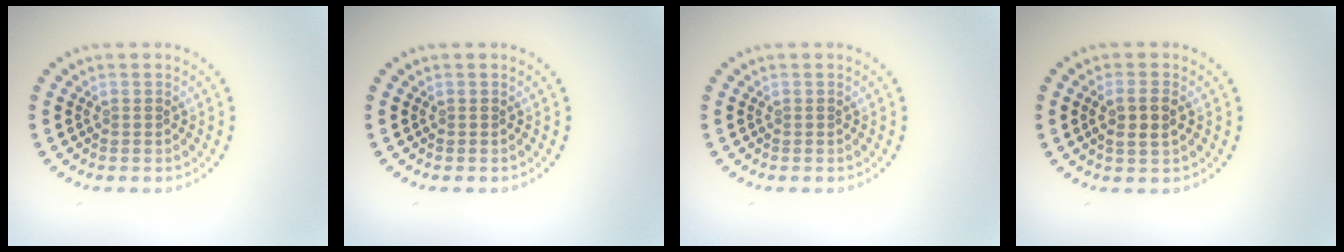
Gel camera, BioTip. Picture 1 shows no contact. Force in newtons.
{"total": 0.0}
{"total": 0.0}
{"total": 2.3, "press": 2.2, "slide": 0.7}